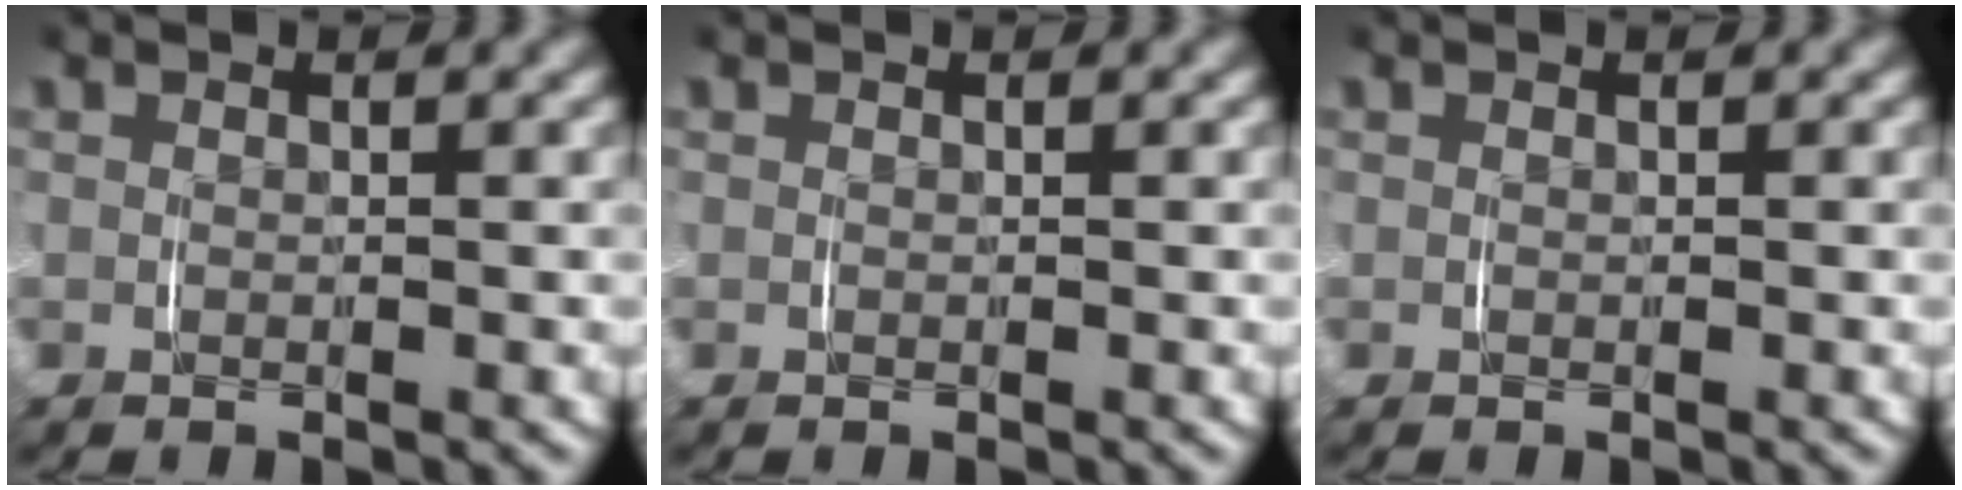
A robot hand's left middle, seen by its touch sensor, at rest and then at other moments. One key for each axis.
{"total": 0.0}
{"total": 0.0}